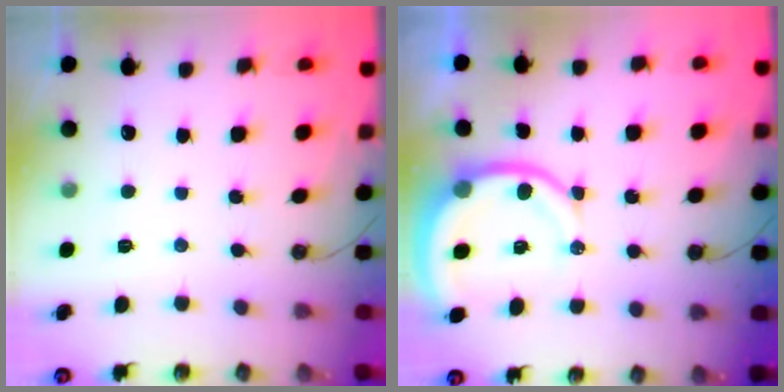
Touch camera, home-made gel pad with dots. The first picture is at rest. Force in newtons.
{"total": 10.9, "press": 10.8, "slide": 1.5}